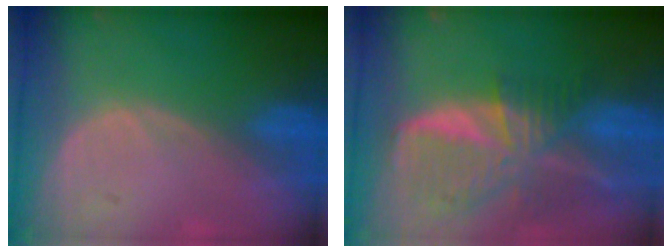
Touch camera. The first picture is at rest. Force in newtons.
{"total": 9.5, "press": 8.3, "slide": 4.6}